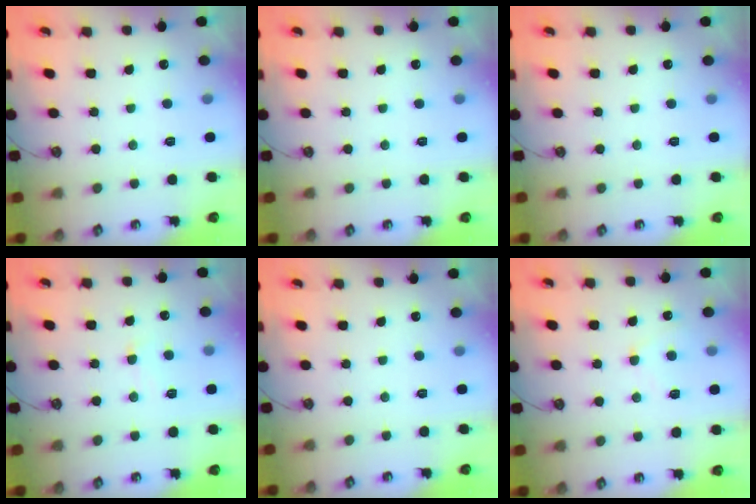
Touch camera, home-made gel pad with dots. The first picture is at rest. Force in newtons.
{"total": 0.0}
{"total": 0.0}
{"total": 0.8, "press": 0.6, "slide": 0.5}
{"total": 0.0}
{"total": 4.3, "press": 4.3, "slide": 0.3}